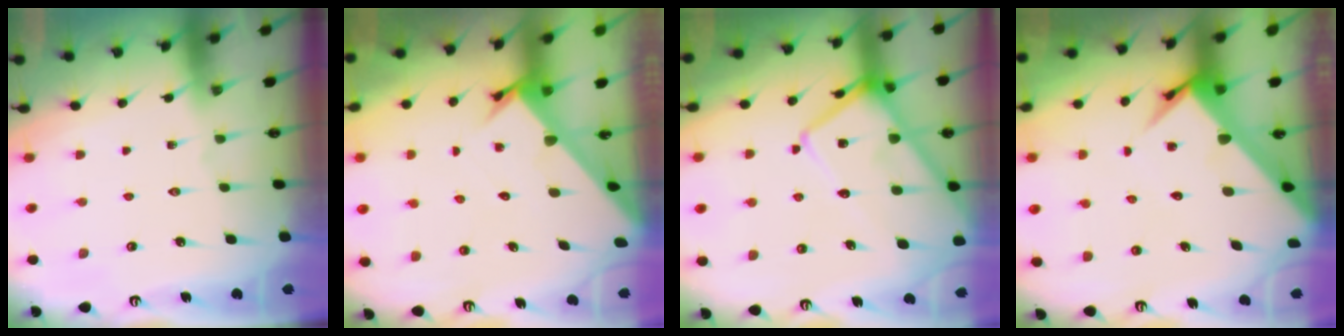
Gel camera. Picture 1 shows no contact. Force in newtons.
{"total": 2.8, "press": 2.8, "slide": 0.3}
{"total": 17.3, "press": 17.2, "slide": 2.0}
{"total": 7.5, "press": 7.5, "slide": 0.5}